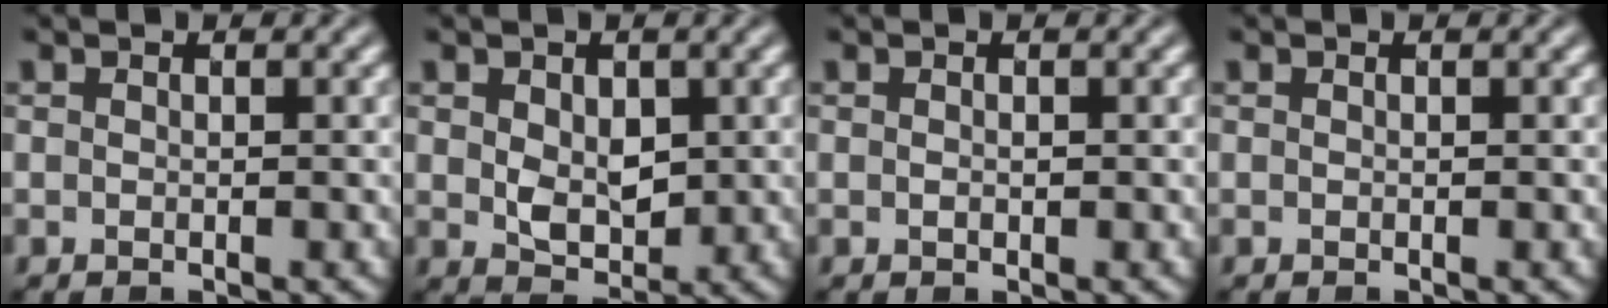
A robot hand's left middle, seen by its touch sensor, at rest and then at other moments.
{"total": 3.5, "force": [0.4, 2.4, 2.5], "torque": [-0.047, -0.006, 0.011]}
{"total": 0.5, "force": [0.0, 0.3, 0.4], "torque": [-0.008, 0.000, 0.001]}
{"total": 0.0}